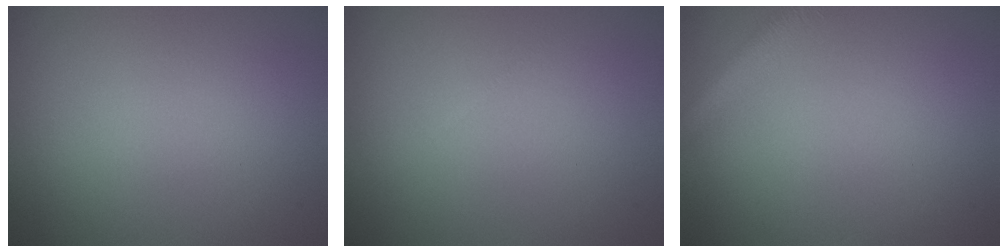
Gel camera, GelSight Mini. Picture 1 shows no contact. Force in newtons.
{"total": 0.0}
{"total": 2.6, "press": 2.6, "slide": 0.2}